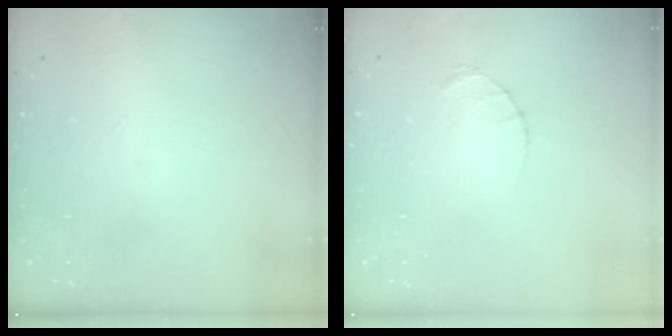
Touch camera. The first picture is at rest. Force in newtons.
{"total": 1.2, "press": 1.1, "slide": 0.2}